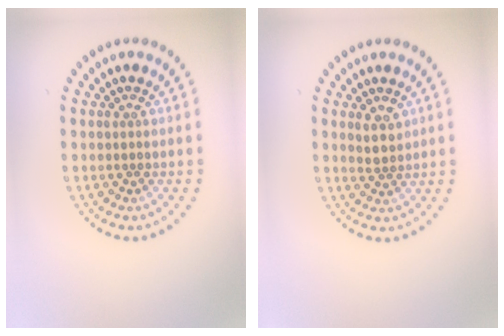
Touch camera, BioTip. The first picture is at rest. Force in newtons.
{"total": 1.6, "press": 1.3, "slide": 1.0}